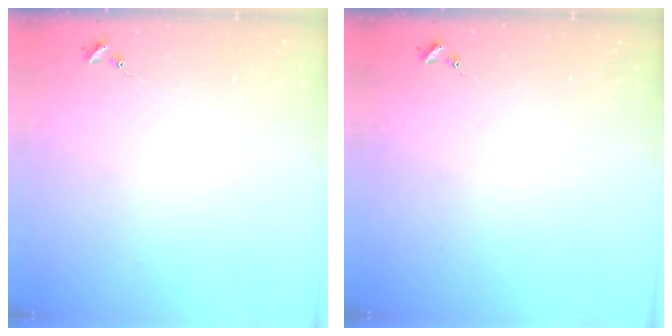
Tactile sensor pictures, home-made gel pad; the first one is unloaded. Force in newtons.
{"total": 0.0}